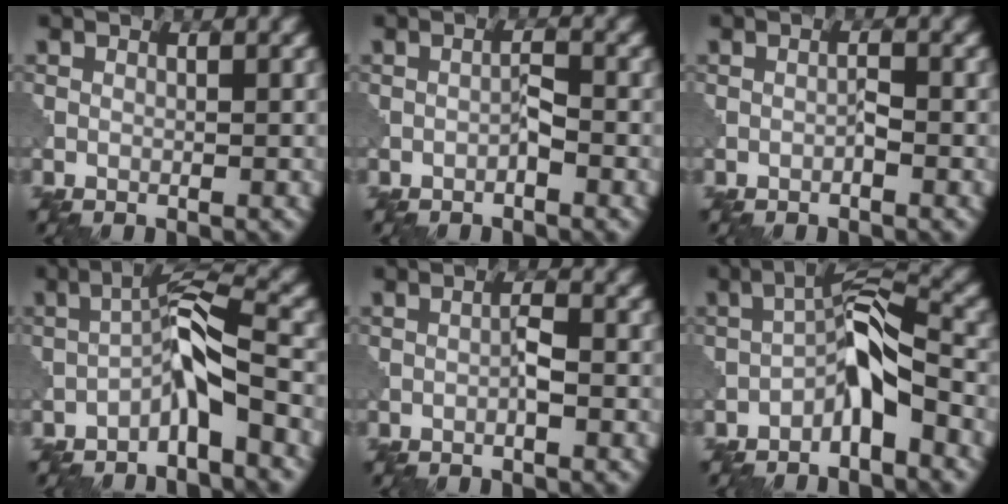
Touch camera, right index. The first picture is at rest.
{"total": 1.1, "force": [-0.7, 0.2, 0.9], "torque": [-0.017, 0.005, -0.012]}
{"total": 0.8, "force": [-0.4, 0.1, 0.6], "torque": [-0.012, 0.003, -0.008]}
{"total": 4.5, "force": [-2.3, 0.8, 3.8], "torque": [-0.068, 0.021, -0.048]}
{"total": 1.3, "force": [-0.5, 0.2, 1.2], "torque": [-0.021, 0.004, -0.009]}
{"total": 5.1, "force": [-2.6, 1.5, 4.1], "torque": [-0.067, 0.022, -0.053]}